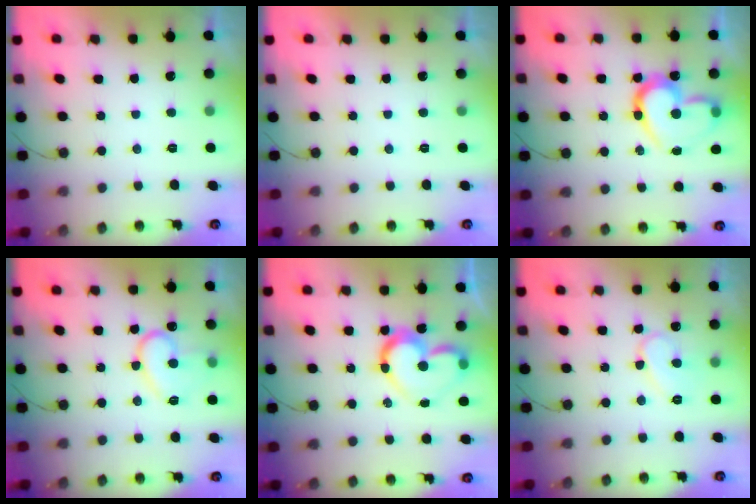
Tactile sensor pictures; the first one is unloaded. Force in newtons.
{"total": 1.8, "press": 1.8, "slide": 0.0}
{"total": 16.6, "press": 16.5, "slide": 1.8}
{"total": 13.0, "press": 12.9, "slide": 1.0}
{"total": 14.9, "press": 14.8, "slide": 1.4}
{"total": 8.0, "press": 8.0, "slide": 0.8}